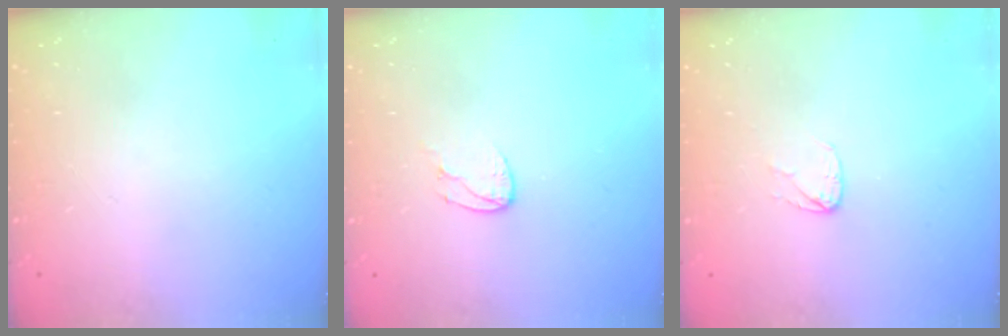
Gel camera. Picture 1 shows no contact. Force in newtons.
{"total": 5.8, "press": 5.8, "slide": 0.5}
{"total": 3.6, "press": 3.6, "slide": 0.3}